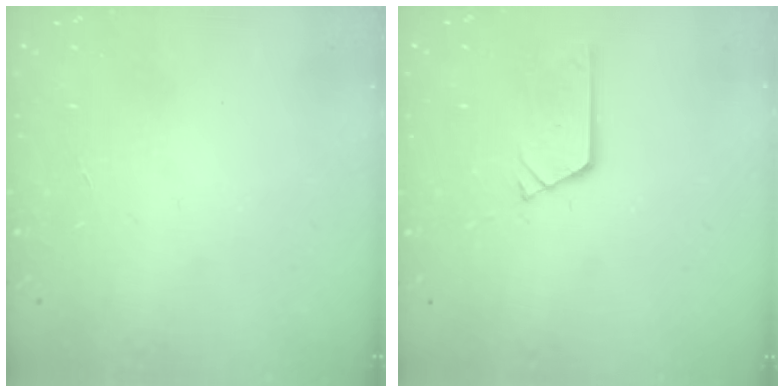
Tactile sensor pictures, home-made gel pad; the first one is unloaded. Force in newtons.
{"total": 3.6, "press": 3.6, "slide": 0.0}